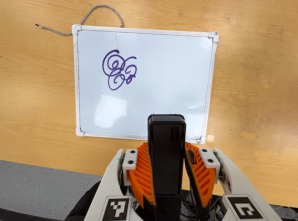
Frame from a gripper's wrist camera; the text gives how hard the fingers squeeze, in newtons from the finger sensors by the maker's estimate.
{"total": 4.6, "left": 3.3, "right": 6.0}